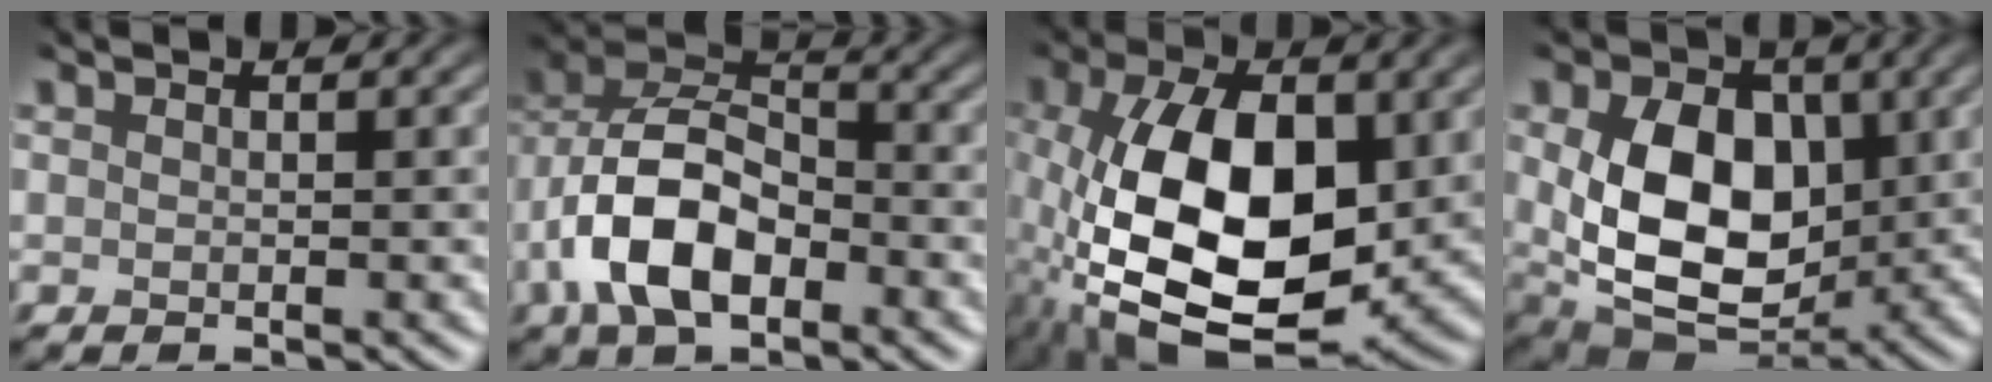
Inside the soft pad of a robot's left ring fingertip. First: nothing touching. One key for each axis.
{"total": 8.4, "fx": -4.2, "fy": 4.5, "fz": 5.6, "tx": -0.116, "ty": 0.005, "tz": -0.086}
{"total": 13.6, "fx": -3.3, "fy": 6.9, "fz": 11.3, "tx": -0.206, "ty": -0.022, "tz": -0.057}
{"total": 10.5, "fx": -0.4, "fy": 7.2, "fz": 7.7, "tx": -0.148, "ty": -0.021, "tz": -0.001}